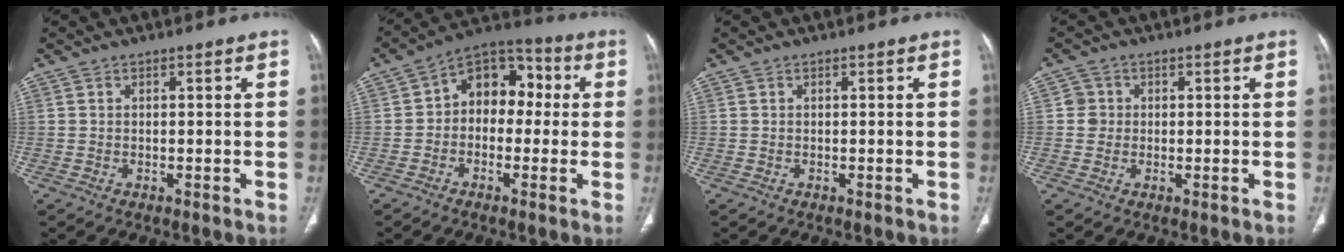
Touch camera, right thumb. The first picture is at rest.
{"total": 11.1, "force": [0.7, 8.0, 7.7], "torque": [-0.068, 0.039, -0.008]}
{"total": 0.0}
{"total": 2.6, "force": [0.2, 2.6, 0.3], "torque": [0.014, 0.006, 0.000]}